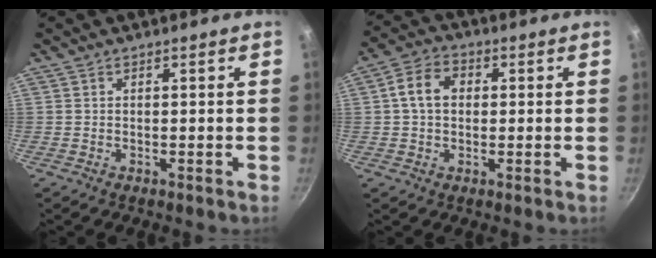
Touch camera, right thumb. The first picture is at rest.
{"total": 7.0, "force": [0.8, 5.3, 4.5], "torque": [-0.067, 0.016, 0.004]}